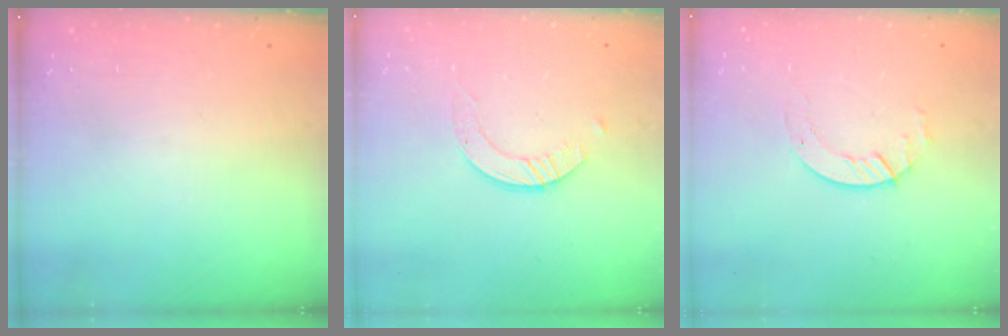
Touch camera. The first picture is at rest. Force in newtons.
{"total": 2.6, "press": 2.5, "slide": 0.3}
{"total": 3.3, "press": 3.3, "slide": 0.4}